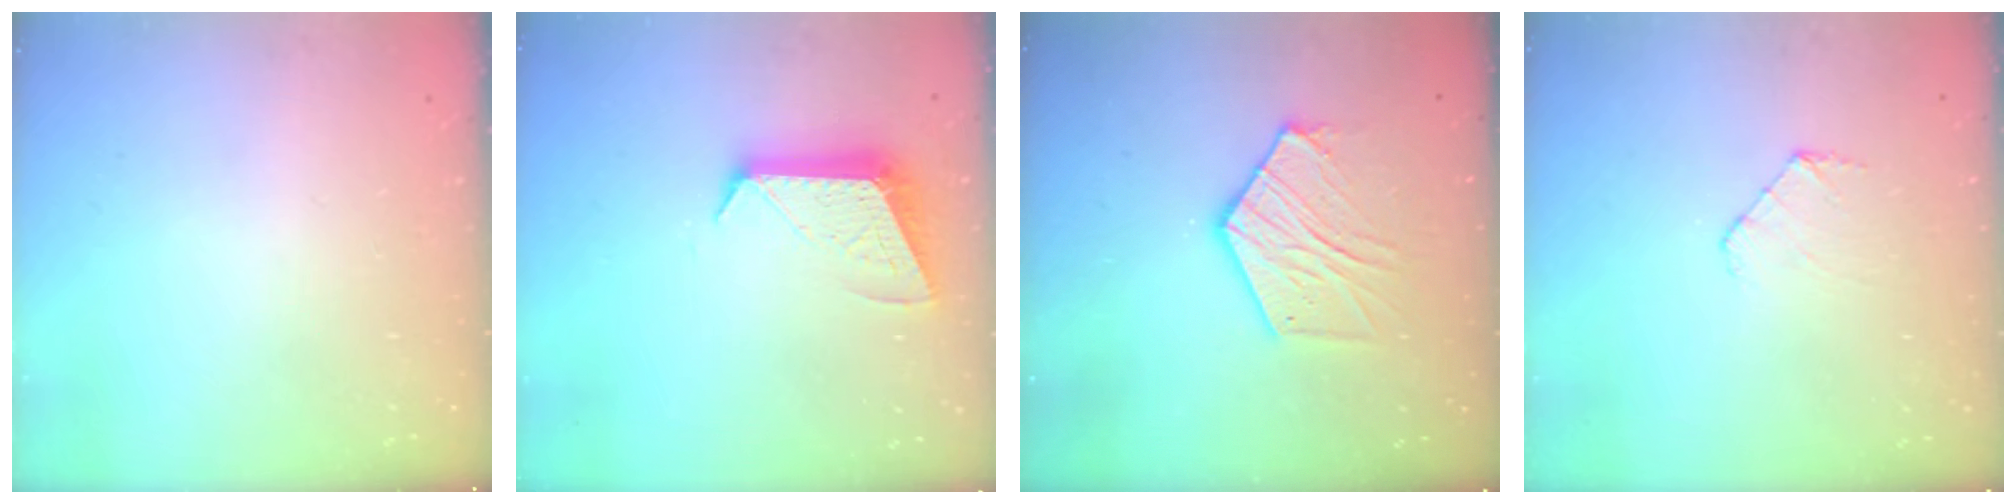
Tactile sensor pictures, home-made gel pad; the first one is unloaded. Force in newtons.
{"total": 10.1, "press": 10.1, "slide": 0.7}
{"total": 11.8, "press": 11.8, "slide": 0.7}
{"total": 5.5, "press": 5.5, "slide": 0.5}